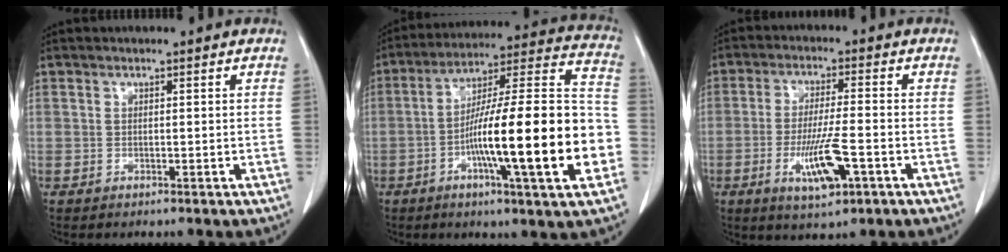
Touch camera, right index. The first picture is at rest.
{"total": 23.1, "force": [-6.0, 1.2, 22.3], "torque": [-0.306, 0.008, -0.097]}
{"total": 8.5, "force": [-3.2, 1.1, 7.8], "torque": [-0.145, -0.014, -0.052]}